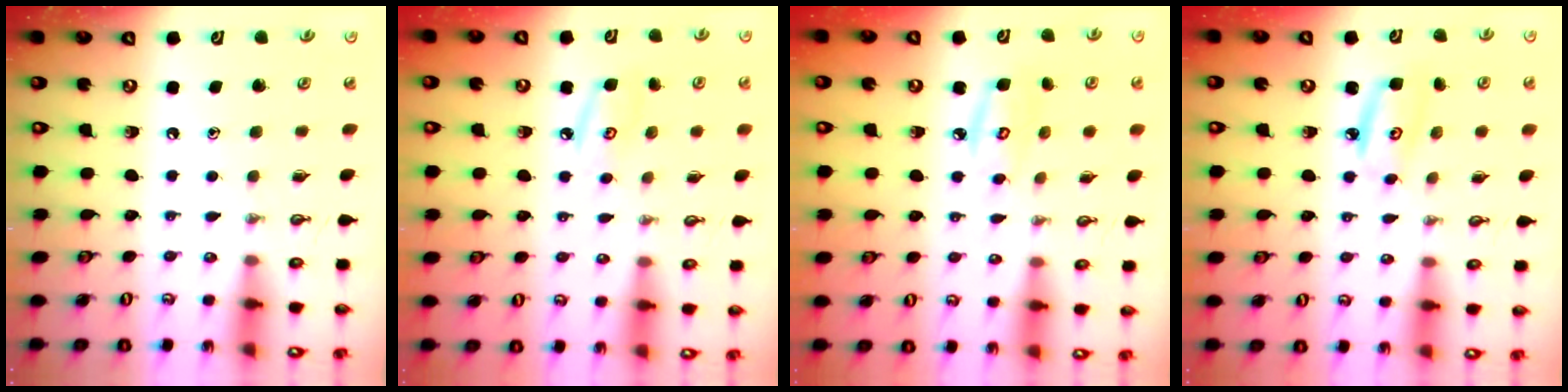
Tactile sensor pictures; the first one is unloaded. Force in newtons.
{"total": 6.2, "press": 6.2, "slide": 0.6}
{"total": 5.4, "press": 5.4, "slide": 0.3}
{"total": 5.0, "press": 4.9, "slide": 0.3}